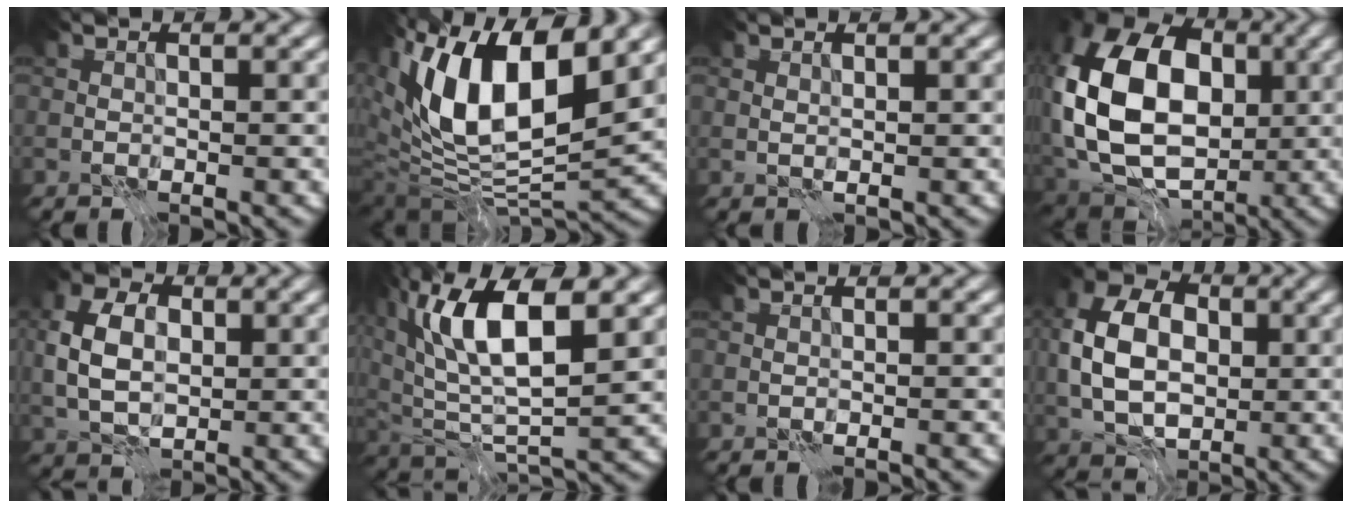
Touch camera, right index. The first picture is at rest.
{"total": 12.7, "force": [4.7, 6.2, 10.1], "torque": [-0.177, 0.001, 0.083]}
{"total": 0.6, "force": [0.5, 0.0, 0.3], "torque": [-0.005, -0.004, 0.004]}
{"total": 16.3, "force": [0.7, 11.8, 11.1], "torque": [-0.221, 0.010, -0.002]}
{"total": 5.5, "force": [0.5, 4.0, 3.8], "torque": [-0.082, 0.005, 0.004]}
{"total": 9.4, "force": [3.4, 4.3, 7.7], "torque": [-0.145, 0.000, 0.054]}
{"total": 0.7, "force": [-0.7, -0.1, 0.0], "torque": [0.011, -0.007, -0.018]}
{"total": 8.4, "force": [0.2, 6.1, 5.8], "torque": [-0.122, 0.007, -0.008]}